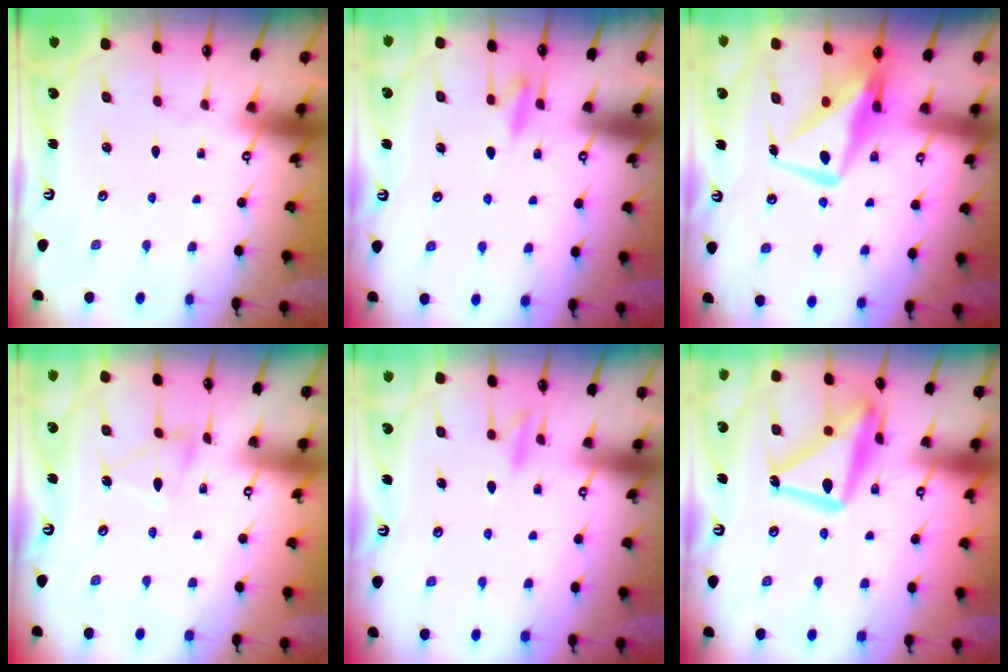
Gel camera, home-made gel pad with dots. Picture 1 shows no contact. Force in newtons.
{"total": 7.6, "press": 7.5, "slide": 1.2}
{"total": 12.2, "press": 12.1, "slide": 1.4}
{"total": 7.1, "press": 7.1, "slide": 0.6}
{"total": 8.9, "press": 8.9, "slide": 0.9}
{"total": 19.6, "press": 19.6, "slide": 1.5}